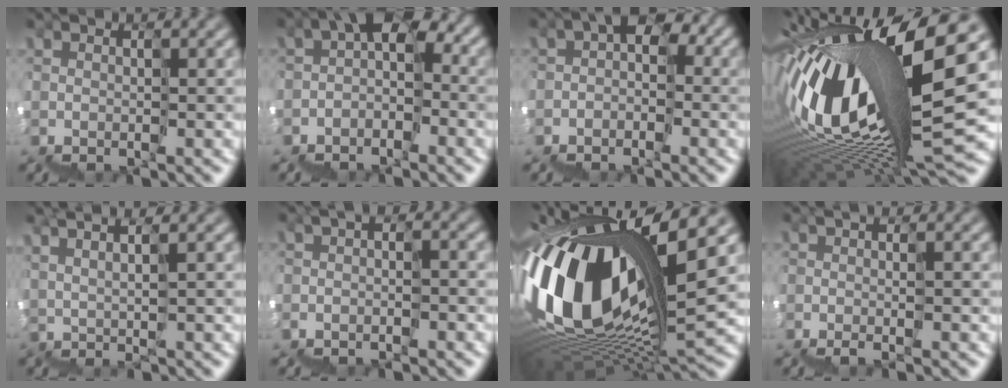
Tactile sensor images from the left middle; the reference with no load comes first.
{"total": 3.1, "force": [-0.2, 2.2, 2.1], "torque": [-0.040, 0.020, -0.018]}
{"total": 3.4, "force": [0.1, 2.8, 2.0], "torque": [-0.032, 0.016, -0.009]}
{"total": 14.4, "force": [2.9, 4.8, 13.2], "torque": [-0.275, 0.026, 0.056]}
{"total": 4.3, "force": [4.1, -0.2, 1.1], "torque": [-0.013, 0.035, 0.069]}
{"total": 1.4, "force": [-1.0, 0.6, 0.8], "torque": [-0.013, 0.005, -0.006]}
{"total": 14.1, "force": [4.4, 5.6, 12.2], "torque": [-0.264, 0.017, 0.078]}
{"total": 0.7, "force": [0.5, -0.5, -0.1], "torque": [0.008, 0.008, 0.015]}